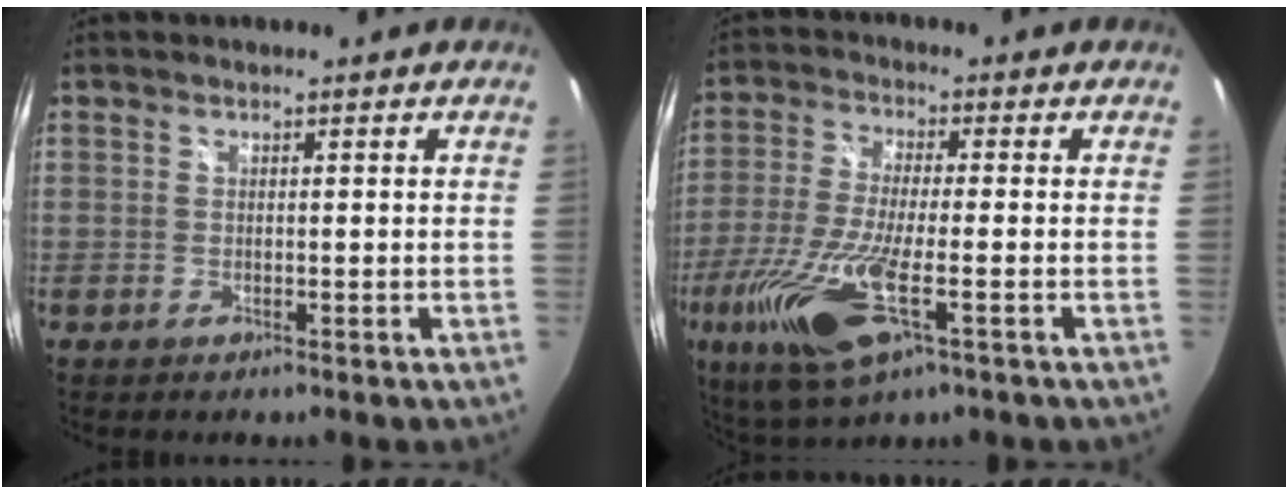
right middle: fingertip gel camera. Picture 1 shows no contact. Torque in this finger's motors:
{"motor_torque": [2.14, 0.00, 0.43, 0.21]}